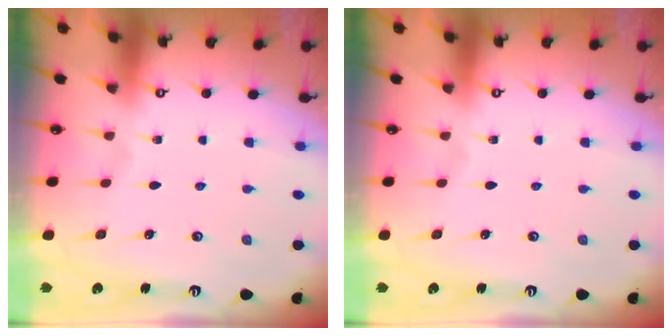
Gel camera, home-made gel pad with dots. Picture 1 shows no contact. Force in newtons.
{"total": 0.0}